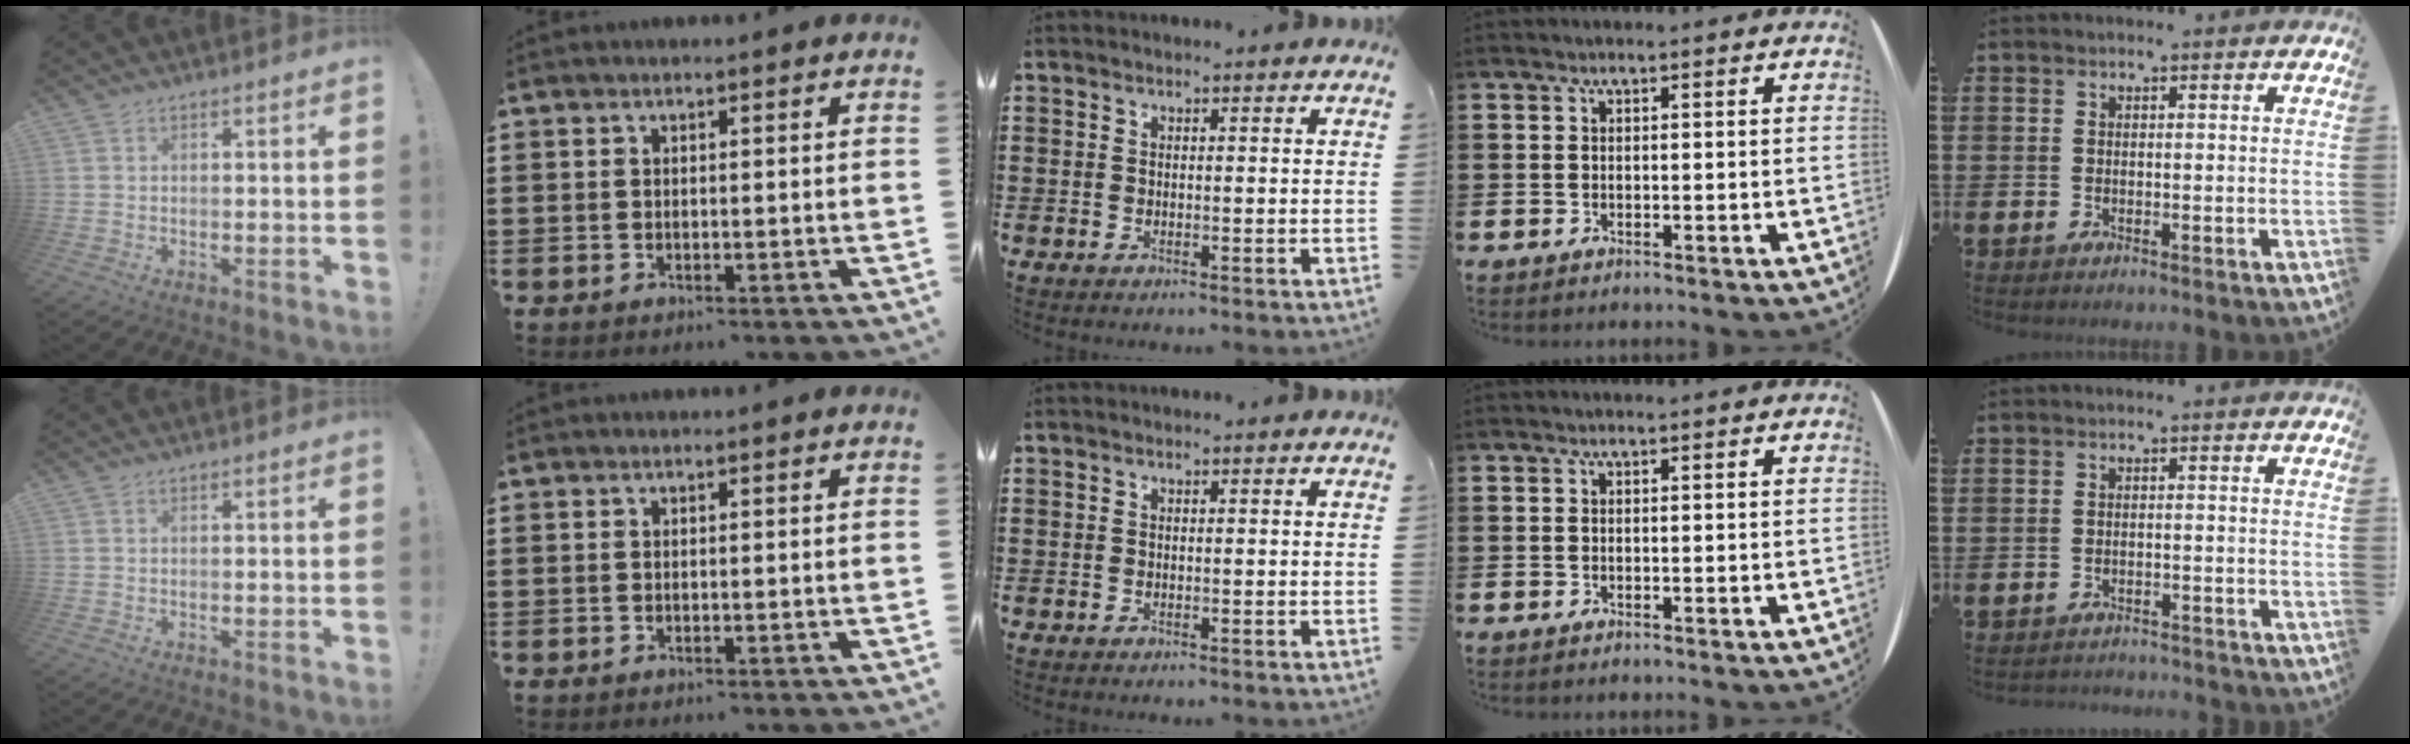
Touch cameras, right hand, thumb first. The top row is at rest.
{"little": {"total": 1.3, "force": [-1.3, 0.0, -0.1], "torque": [-0.003, 0.002, -0.028]}}